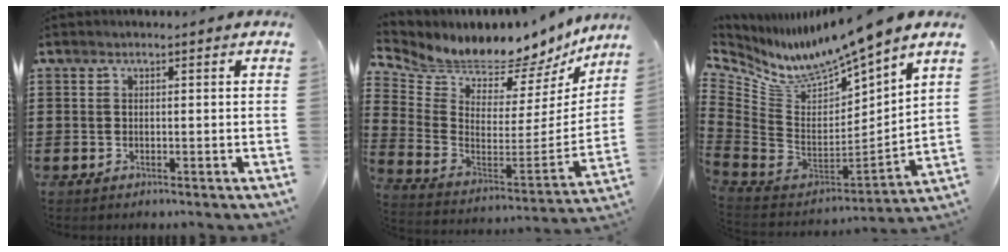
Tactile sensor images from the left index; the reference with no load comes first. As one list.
[{"total": 6.0, "force": [5.8, 1.5, 0.3], "torque": [-0.047, -0.065, 0.096]}, {"total": 8.5, "force": [7.9, 0.3, 3.0], "torque": [-0.093, -0.077, 0.131]}]